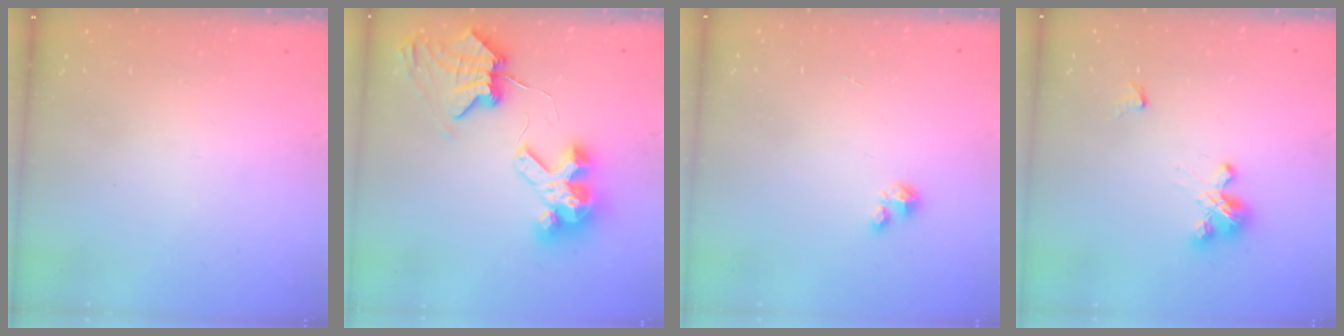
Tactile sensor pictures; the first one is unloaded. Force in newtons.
{"total": 8.3, "press": 8.3, "slide": 1.0}
{"total": 0.7, "press": 0.7, "slide": 0.2}
{"total": 5.8, "press": 5.7, "slide": 0.6}